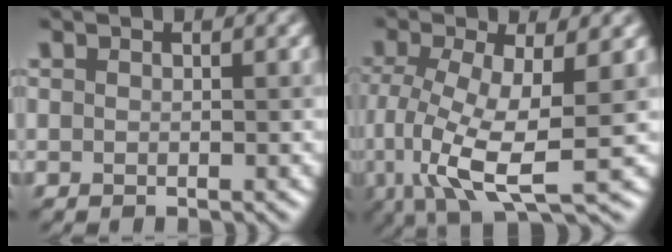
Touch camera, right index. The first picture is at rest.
{"total": 8.5, "force": [-0.8, 2.9, 7.9], "torque": [-0.162, -0.004, -0.015]}